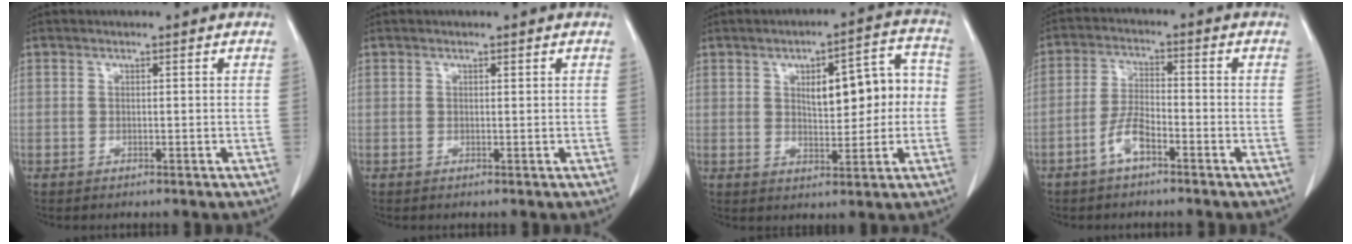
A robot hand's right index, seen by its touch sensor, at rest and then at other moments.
{"total": 0.0}
{"total": 10.4, "force": [0.9, 4.0, 9.6], "torque": [-0.123, 0.037, 0.019]}
{"total": 4.9, "force": [-3.0, 1.3, 3.7], "torque": [-0.079, 0.007, -0.059]}